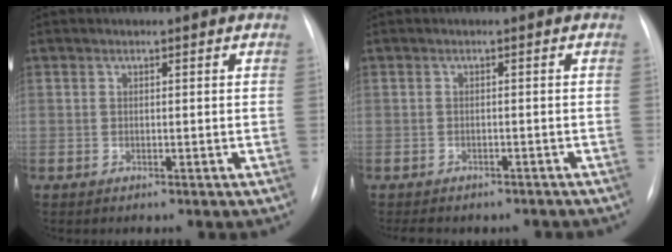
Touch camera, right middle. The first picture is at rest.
{"total": 7.2, "force": [-6.2, 2.9, 2.5], "torque": [-0.036, 0.008, -0.070]}